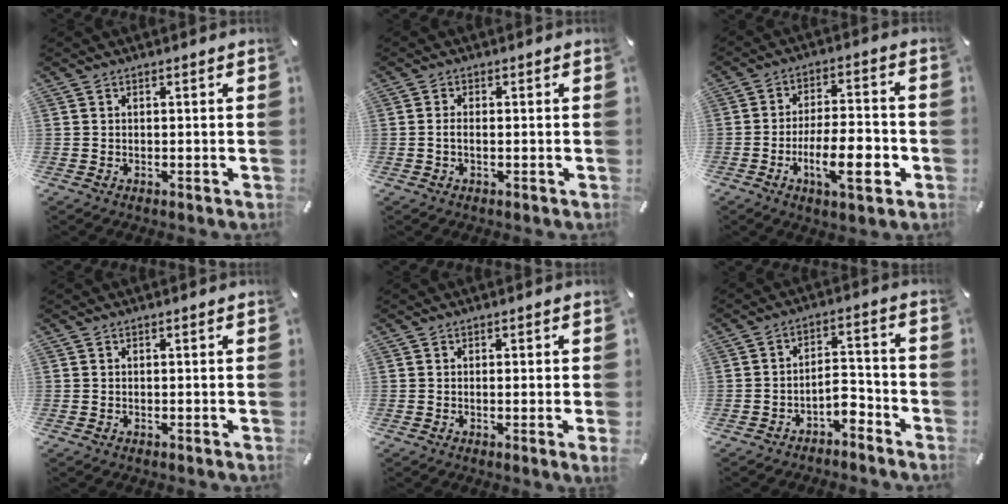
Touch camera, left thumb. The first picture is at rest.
{"total": 1.7, "force": [-0.4, 0.5, 1.6], "torque": [-0.029, 0.001, -0.006]}
{"total": 13.6, "force": [-4.7, 4.6, 11.9], "torque": [-0.203, 0.006, -0.081]}
{"total": 0.0}
{"total": 2.0, "force": [-0.1, -0.3, 1.9], "torque": [-0.031, -0.008, -0.002]}
{"total": 5.5, "force": [-3.9, 2.7, 2.8], "torque": [-0.050, 0.020, -0.075]}